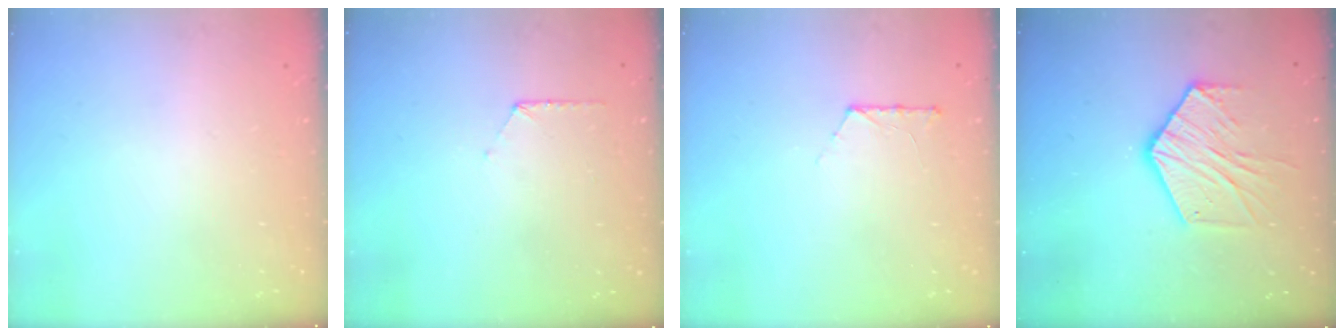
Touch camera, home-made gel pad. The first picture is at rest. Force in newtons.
{"total": 5.9, "press": 5.9, "slide": 0.6}
{"total": 6.0, "press": 6.0, "slide": 0.7}
{"total": 13.3, "press": 13.3, "slide": 0.6}